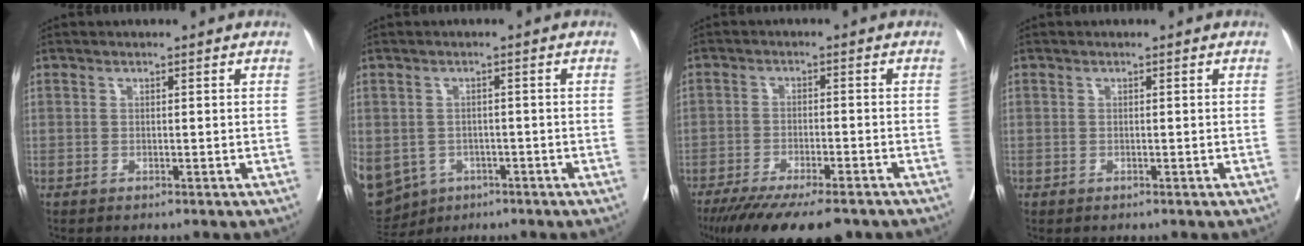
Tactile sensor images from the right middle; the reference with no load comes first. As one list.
[{"total": 22.2, "force": [-8.6, 18.5, 8.8], "torque": [-0.322, -0.014, -0.115]}, {"total": 14.7, "force": [-11.6, 3.1, 8.4], "torque": [-0.127, -0.028, -0.176]}, {"total": 0.0}]